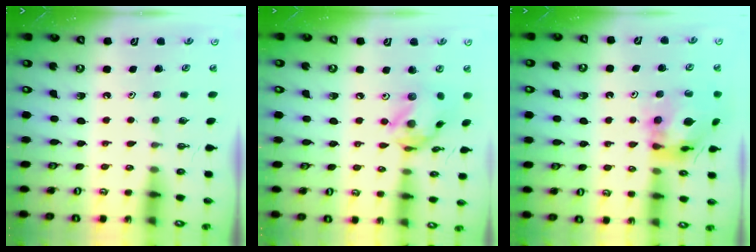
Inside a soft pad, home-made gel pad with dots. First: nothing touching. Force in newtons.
{"total": 13.6, "press": 13.6, "slide": 1.4}
{"total": 13.6, "press": 13.5, "slide": 1.7}